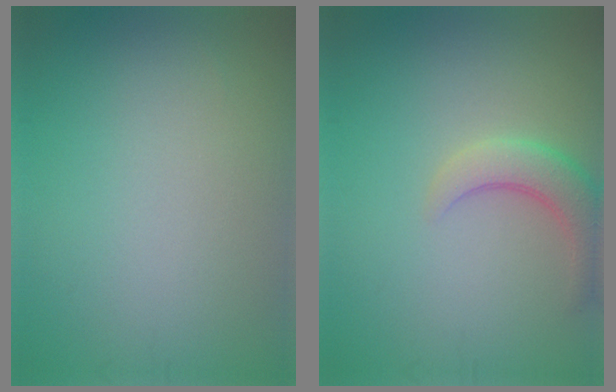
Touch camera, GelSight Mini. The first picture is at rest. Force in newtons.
{"total": 3.5, "press": 3.5, "slide": 0.4}